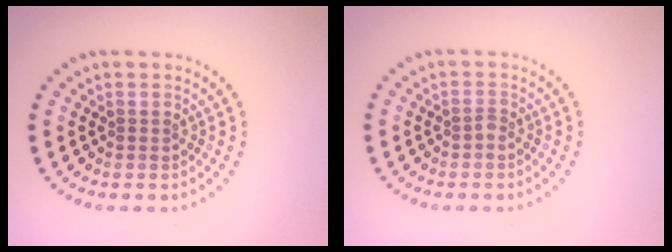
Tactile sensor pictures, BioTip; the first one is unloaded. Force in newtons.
{"total": 0.7, "press": 0.5, "slide": 0.5}